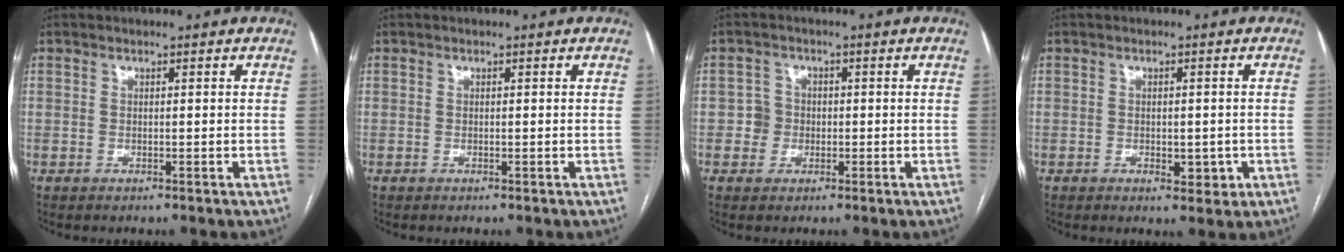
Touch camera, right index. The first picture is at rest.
{"total": 0.0}
{"total": 2.7, "force": [-0.4, 2.7, 0.3], "torque": [0.006, 0.011, -0.007]}
{"total": 3.3, "force": [-1.1, 1.8, 2.6], "torque": [-0.030, 0.001, -0.008]}